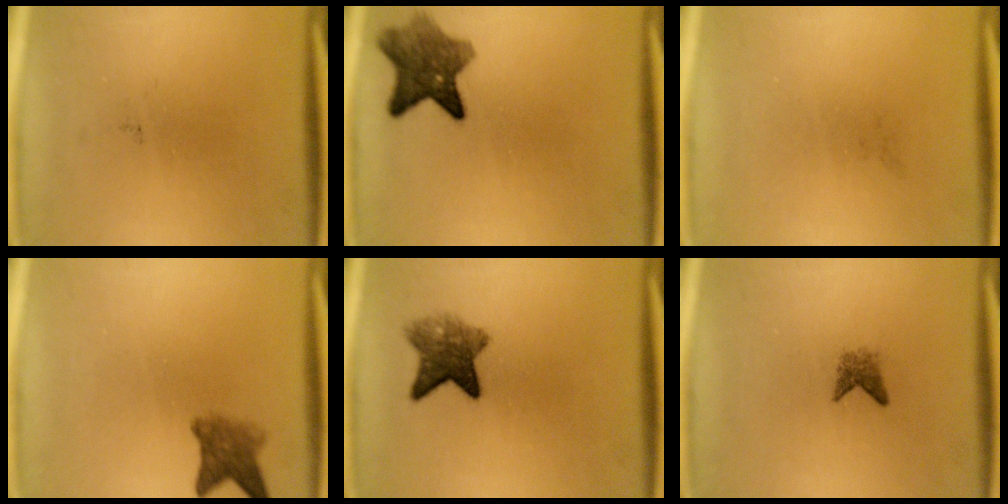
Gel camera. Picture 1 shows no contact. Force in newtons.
{"total": 7.3}
{"total": 0.0}
{"total": 3.8}
{"total": 5.9}
{"total": 1.6}